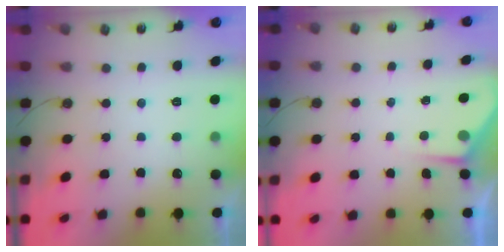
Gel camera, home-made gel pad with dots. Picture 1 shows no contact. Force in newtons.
{"total": 2.9, "press": 2.8, "slide": 0.5}